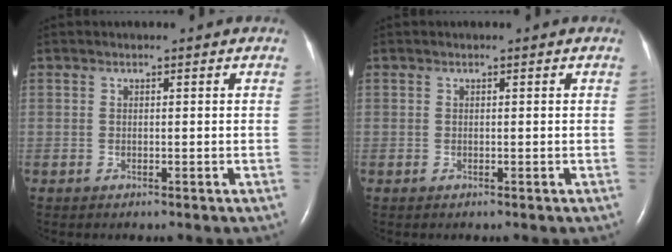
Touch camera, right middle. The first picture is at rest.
{"total": 0.0}